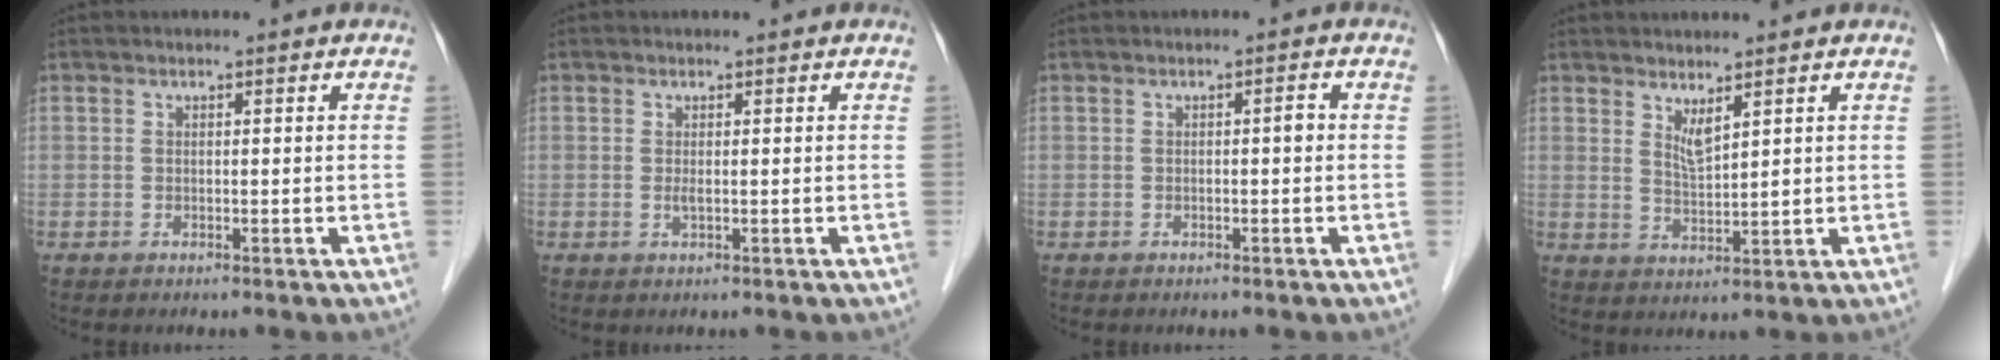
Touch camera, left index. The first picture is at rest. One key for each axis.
{"total": 0.7, "fx": 0.0, "fy": 0.0, "fz": 0.7, "tx": -0.022, "ty": -0.003, "tz": 0.000}
{"total": 1.0, "fx": -0.2, "fy": 0.2, "fz": 0.9, "tx": -0.011, "ty": 0.002, "tz": -0.004}
{"total": 2.8, "fx": 1.8, "fy": 0.2, "fz": 2.1, "tx": -0.045, "ty": -0.014, "tz": 0.041}